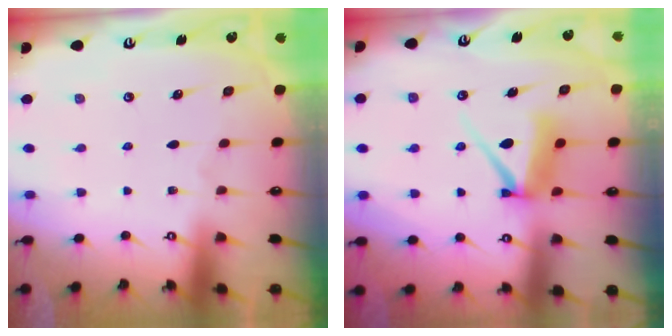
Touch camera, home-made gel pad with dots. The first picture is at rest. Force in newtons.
{"total": 8.0, "press": 7.9, "slide": 0.7}